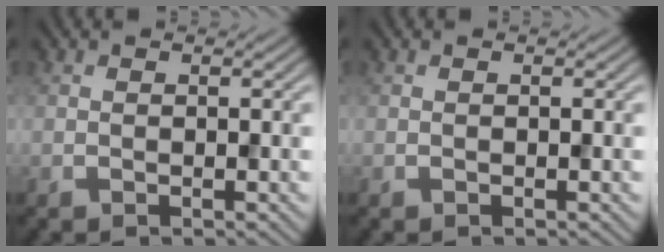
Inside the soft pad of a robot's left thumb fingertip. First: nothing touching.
{"total": 0.0}